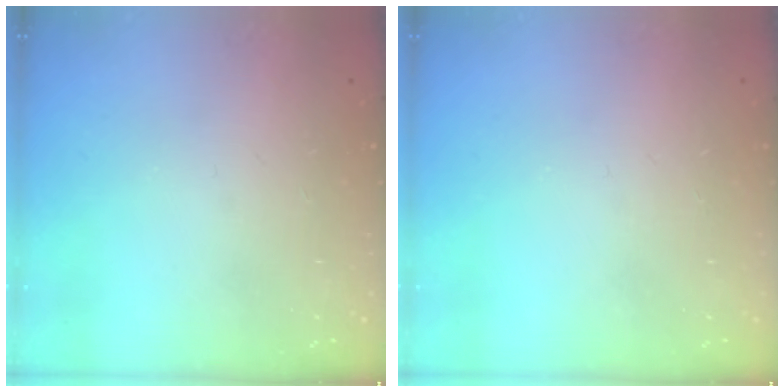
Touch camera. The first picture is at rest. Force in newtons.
{"total": 0.0}